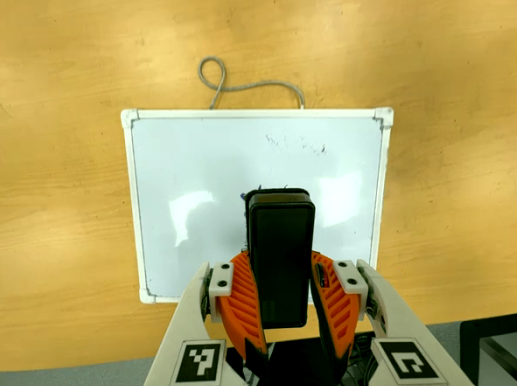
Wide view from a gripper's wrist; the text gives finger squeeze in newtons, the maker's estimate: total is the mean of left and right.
{"total": 9.8, "left": 7.8, "right": 11.9}